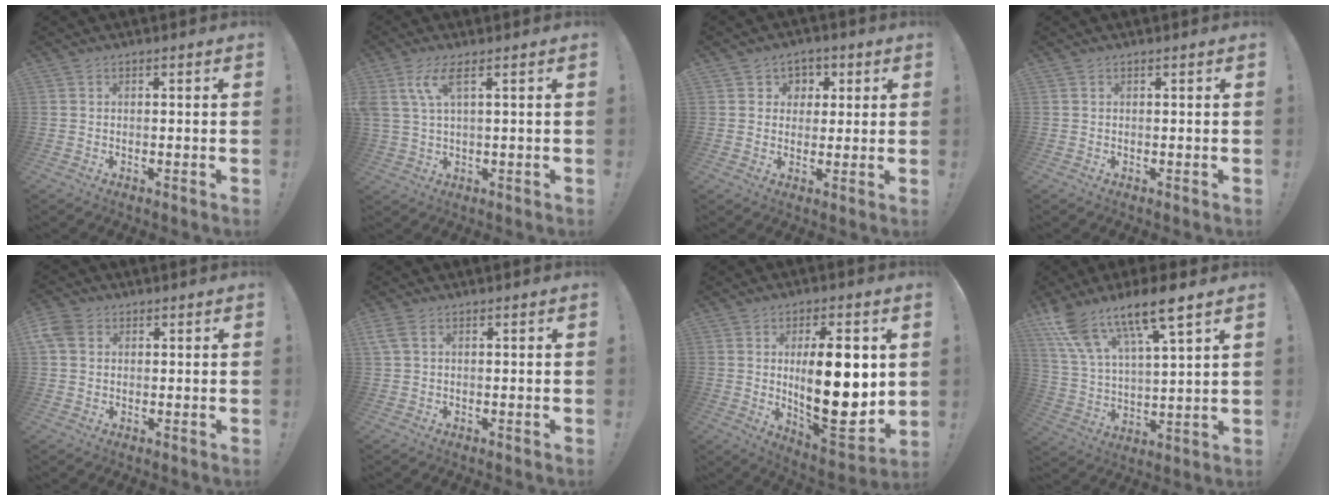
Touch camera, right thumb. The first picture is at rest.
{"total": 7.3, "force": [3.0, 1.9, 6.3], "torque": [-0.130, -0.009, 0.057]}
{"total": 4.8, "force": [0.9, 4.7, 0.6], "torque": [0.001, -0.007, 0.015]}
{"total": 0.0}
{"total": 6.6, "force": [2.3, 5.0, 3.7], "torque": [-0.072, 0.003, 0.049]}
{"total": 3.0, "force": [1.2, 1.2, 2.5], "torque": [-0.051, 0.004, 0.026]}
{"total": 20.1, "force": [1.8, 7.7, 18.4], "torque": [-0.294, -0.025, 0.028]}
{"total": 15.2, "force": [11.7, 3.3, 9.0], "torque": [-0.171, -0.080, 0.201]}